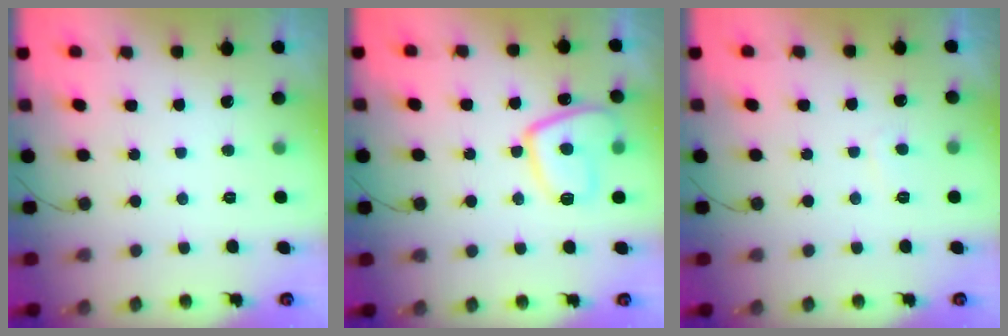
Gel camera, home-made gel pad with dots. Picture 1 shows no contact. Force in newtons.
{"total": 11.3, "press": 11.2, "slide": 1.0}
{"total": 0.8, "press": 0.7, "slide": 0.5}